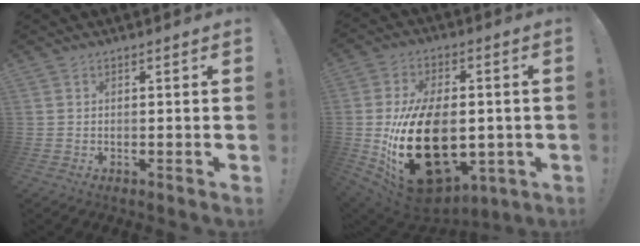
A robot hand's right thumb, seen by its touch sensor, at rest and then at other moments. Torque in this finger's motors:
{"motor_torque": [1.87, 3.13, 2.77, 0.00, 1.05]}